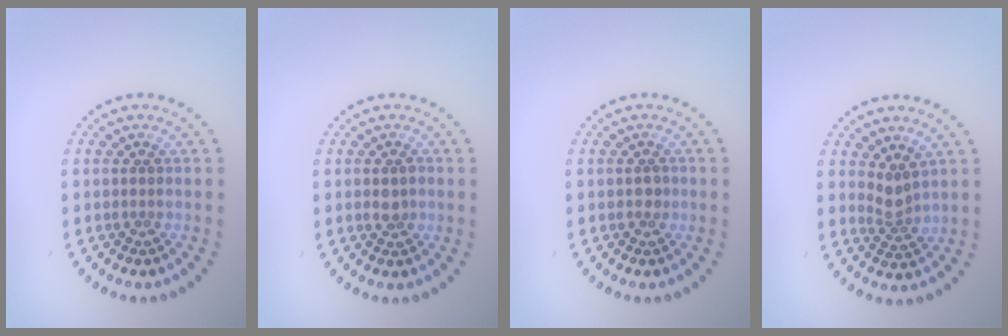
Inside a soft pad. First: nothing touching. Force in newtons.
{"total": 1.3, "press": 1.2, "slide": 0.2}
{"total": 0.8, "press": 0.8, "slide": 0.2}
{"total": 2.0, "press": 1.3, "slide": 1.5}